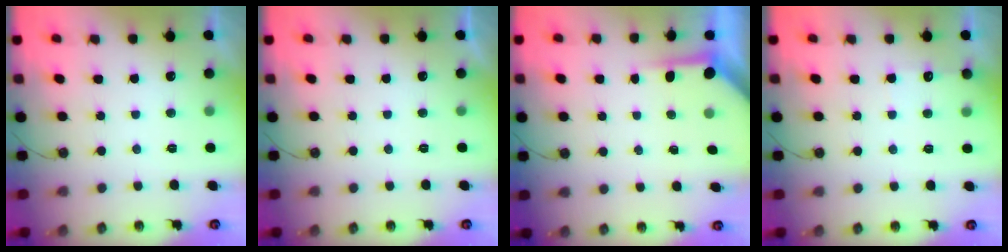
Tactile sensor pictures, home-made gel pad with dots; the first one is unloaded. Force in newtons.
{"total": 0.0}
{"total": 3.8, "press": 3.8, "slide": 0.3}
{"total": 3.8, "press": 3.8, "slide": 0.5}